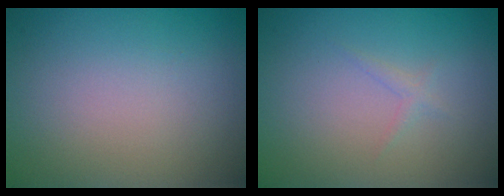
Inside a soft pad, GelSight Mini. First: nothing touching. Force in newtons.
{"total": 0.7, "press": 0.7, "slide": 0.0}